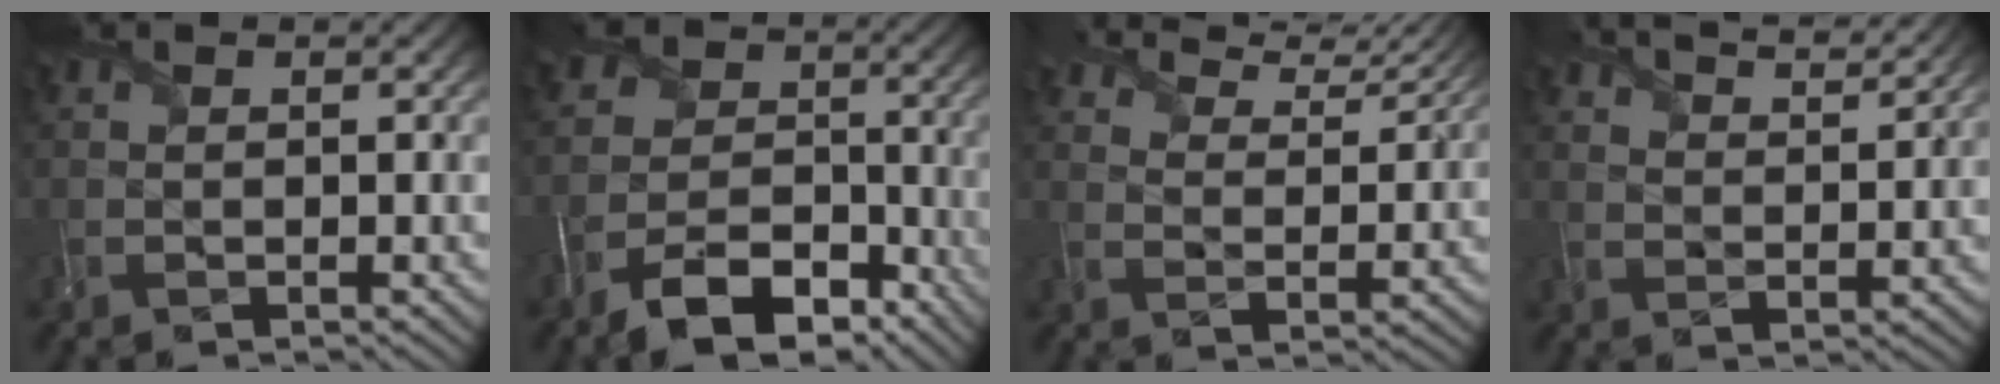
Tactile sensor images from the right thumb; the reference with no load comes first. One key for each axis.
{"total": 10.8, "fx": -6.7, "fy": 6.6, "fz": 5.3, "tx": -0.093, "ty": -0.025, "tz": -0.129}
{"total": 8.2, "fx": 7.1, "fy": 2.3, "fz": 3.3, "tx": -0.075, "ty": 0.009, "tz": 0.118}
{"total": 7.5, "fx": 6.4, "fy": 1.9, "fz": 3.4, "tx": -0.063, "ty": 0.004, "tz": 0.092}